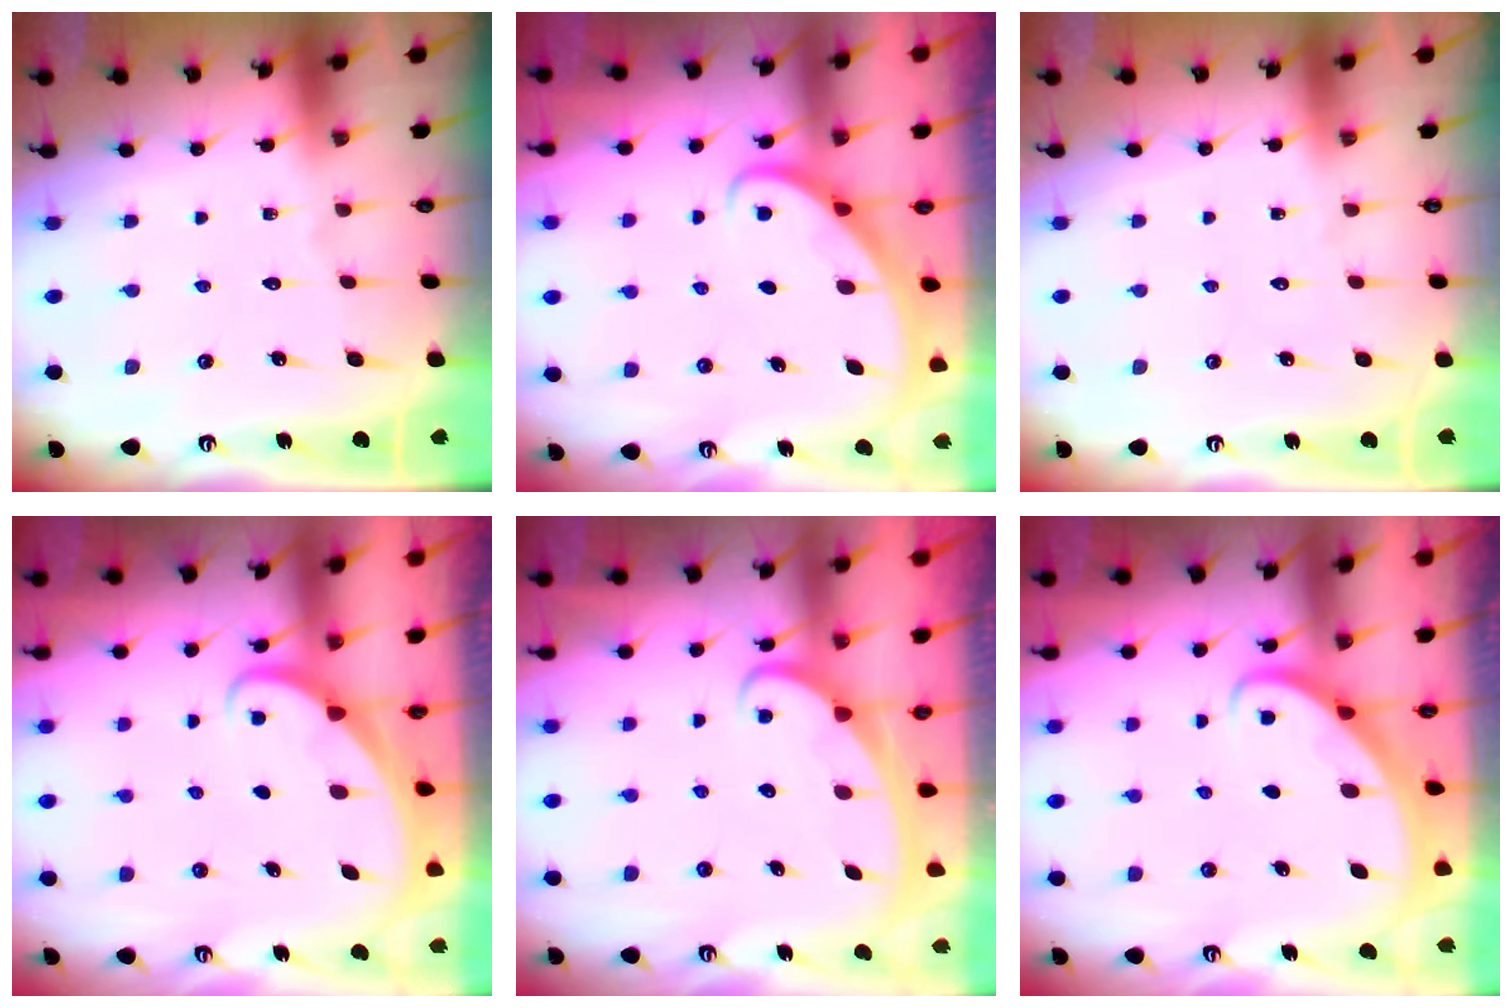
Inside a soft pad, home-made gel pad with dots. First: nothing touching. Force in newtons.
{"total": 2.9, "press": 2.9, "slide": 0.2}
{"total": 0.0}
{"total": 1.6, "press": 1.6, "slide": 0.0}
{"total": 2.6, "press": 2.5, "slide": 0.3}
{"total": 2.8, "press": 2.8, "slide": 0.2}